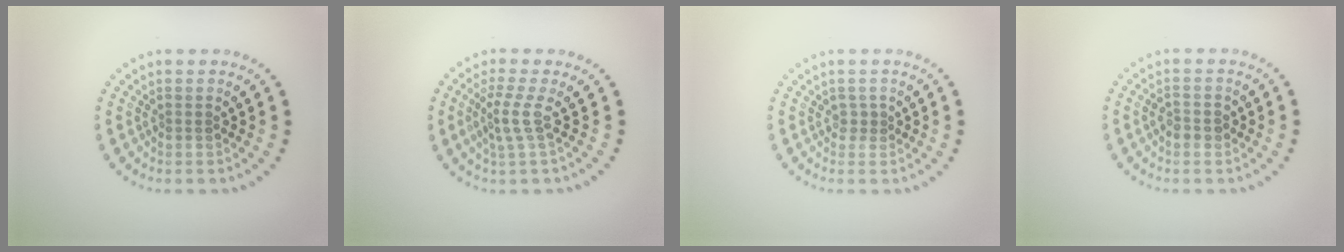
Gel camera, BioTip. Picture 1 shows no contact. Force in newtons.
{"total": 2.3, "press": 1.6, "slide": 1.7}
{"total": 0.7, "press": 0.2, "slide": 0.6}
{"total": 1.5, "press": 1.5, "slide": 0.1}